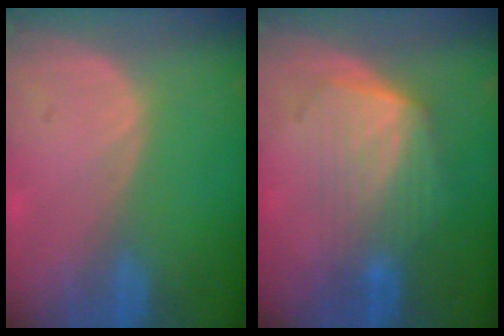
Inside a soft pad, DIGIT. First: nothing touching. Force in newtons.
{"total": 7.0, "press": 6.4, "slide": 2.8}